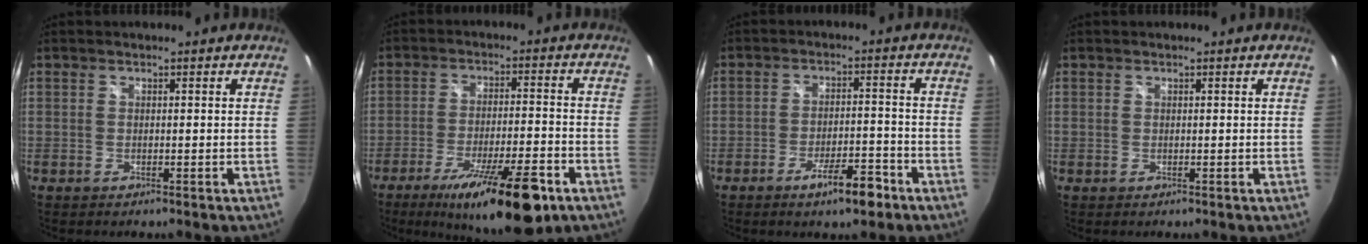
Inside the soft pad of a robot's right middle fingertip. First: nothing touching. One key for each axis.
{"total": 18.2, "fx": -11.4, "fy": 3.9, "fz": 13.7, "tx": -0.230, "ty": -0.032, "tz": -0.175}
{"total": 7.1, "fx": -4.7, "fy": 1.7, "fz": 5.1, "tx": -0.093, "ty": -0.002, "tz": -0.069}
{"total": 0.0}